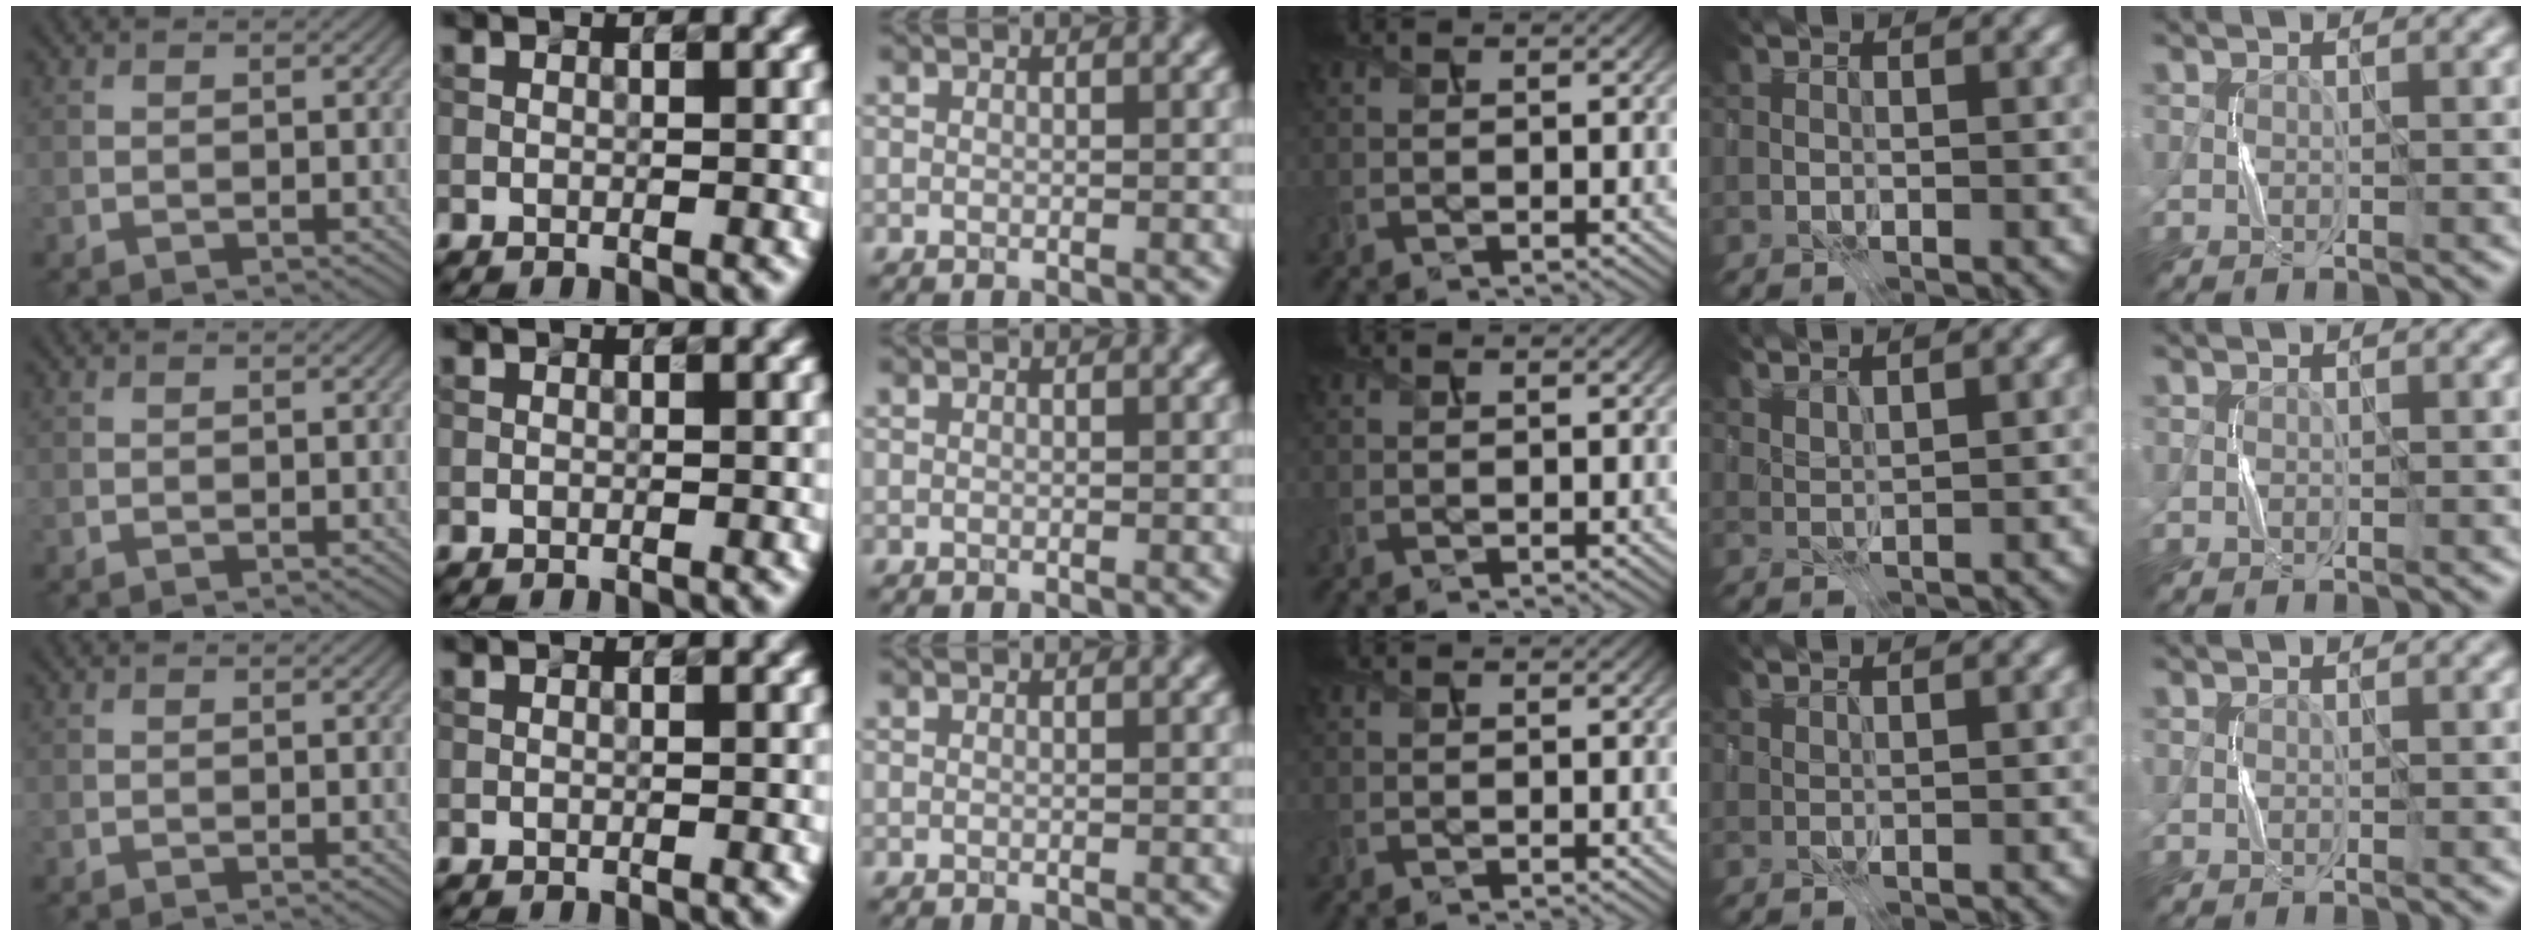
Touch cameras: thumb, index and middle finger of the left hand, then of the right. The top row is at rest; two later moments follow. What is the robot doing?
{"motion": "press", "object": "sticky note"}